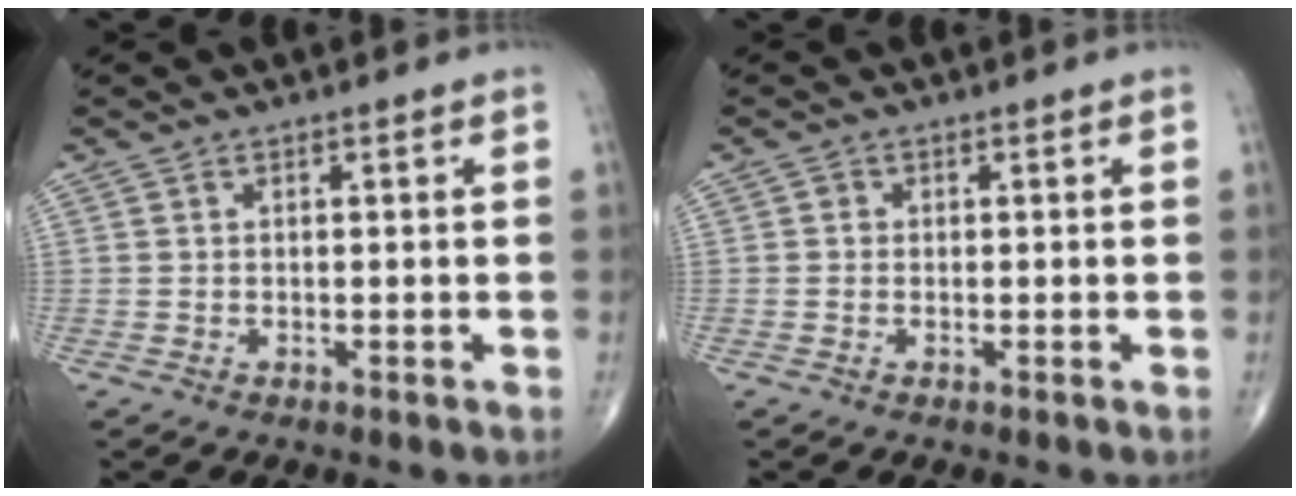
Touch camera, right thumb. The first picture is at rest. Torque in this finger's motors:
{"motor_torque": [0.03, 0.23, 0.23, 0.03, -0.06]}